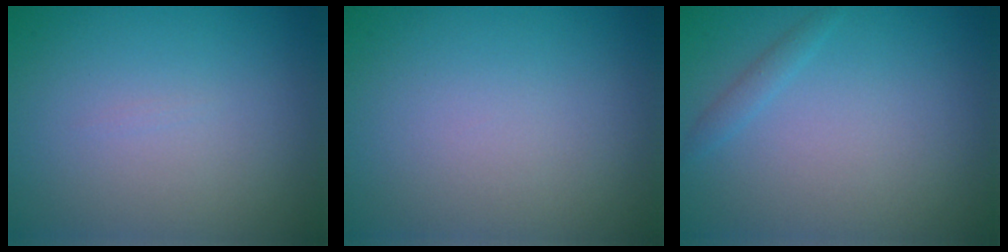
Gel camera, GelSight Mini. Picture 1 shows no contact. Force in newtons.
{"total": 0.0}
{"total": 0.9, "press": 0.9, "slide": 0.0}